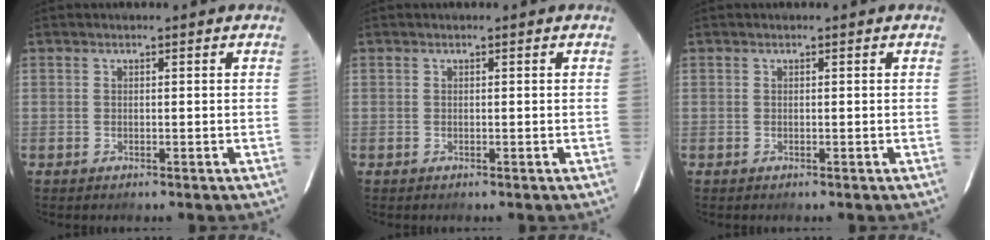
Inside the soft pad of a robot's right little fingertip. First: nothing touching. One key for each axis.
{"total": 0.0}
{"total": 0.0}